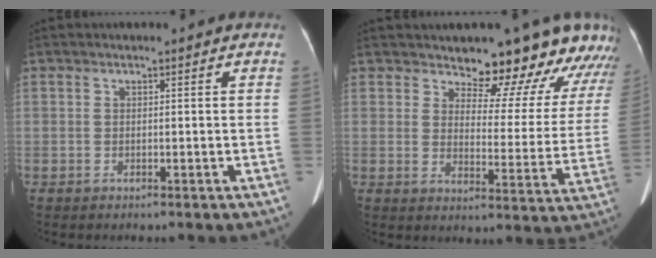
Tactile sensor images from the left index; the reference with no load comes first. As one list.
[{"total": 16.1, "force": [14.0, 4.4, 6.5], "torque": [-0.050, -0.041, 0.152]}]